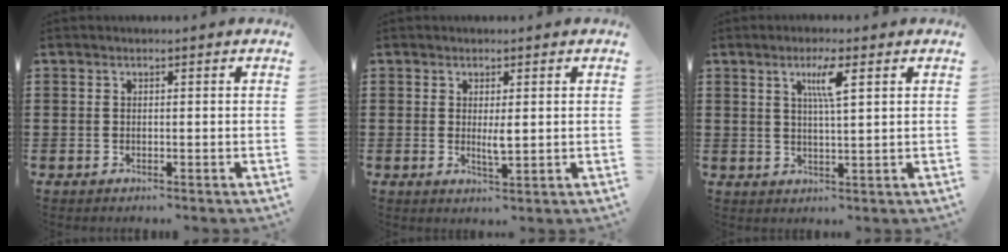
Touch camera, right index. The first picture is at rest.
{"total": 2.6, "force": [0.3, 0.6, 2.5], "torque": [-0.048, -0.003, 0.005]}
{"total": 4.4, "force": [2.1, 0.3, 3.9], "torque": [-0.076, 0.000, 0.030]}